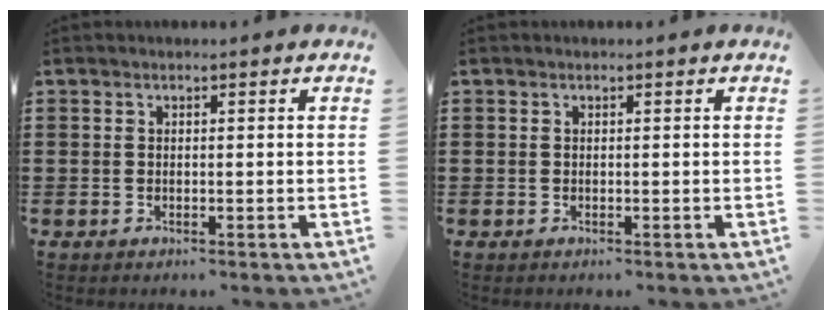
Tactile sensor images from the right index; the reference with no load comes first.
{"total": 0.0}